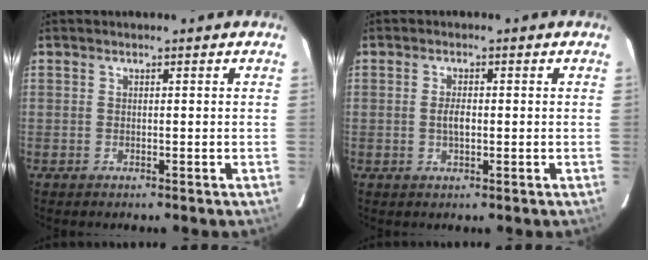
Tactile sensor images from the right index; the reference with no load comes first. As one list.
[{"total": 2.4, "force": [-0.2, 1.1, 2.1], "torque": [-0.040, 0.001, -0.004]}]